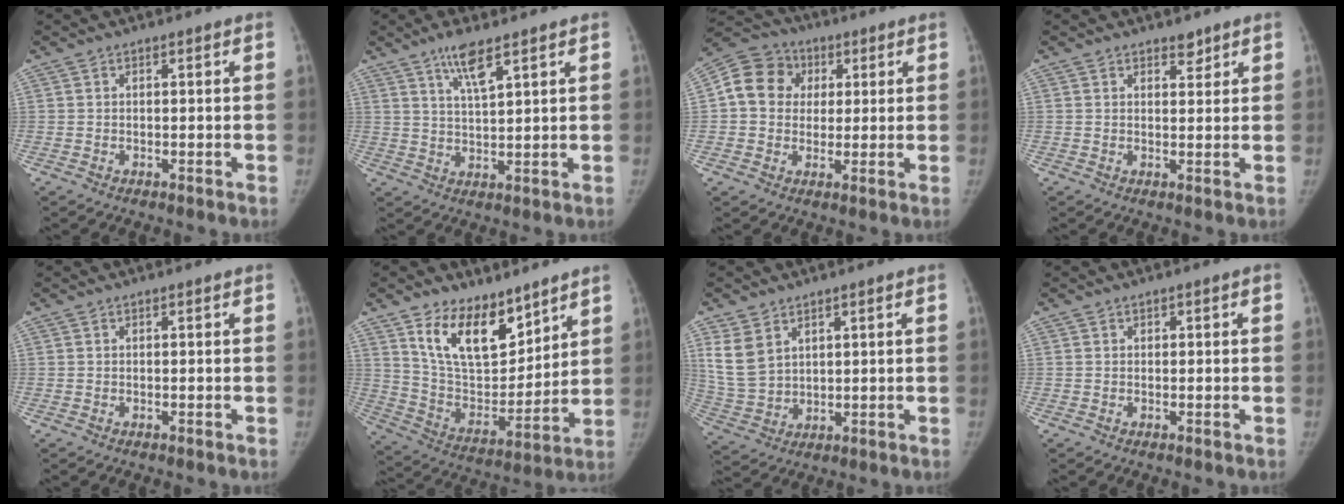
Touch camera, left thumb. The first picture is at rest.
{"total": 6.1, "force": [3.9, 1.2, 4.5], "torque": [-0.083, -0.021, 0.076]}
{"total": 11.2, "force": [2.2, 9.9, 4.7], "torque": [-0.065, 0.013, 0.026]}
{"total": 2.3, "force": [1.7, 1.2, 0.7], "torque": [0.007, -0.011, 0.023]}
{"total": 0.0}
{"total": 16.6, "force": [10.8, 8.7, 9.1], "torque": [-0.105, -0.073, 0.209]}
{"total": 8.2, "force": [4.0, 5.8, 4.3], "torque": [-0.078, -0.012, 0.099]}
{"total": 0.7, "force": [0.2, 0.6, 0.3], "torque": [0.008, 0.001, 0.001]}